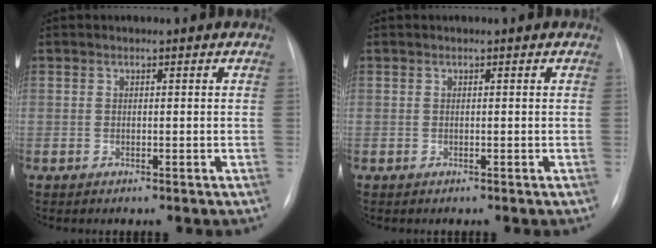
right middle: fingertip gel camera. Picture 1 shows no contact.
{"total": 0.0}